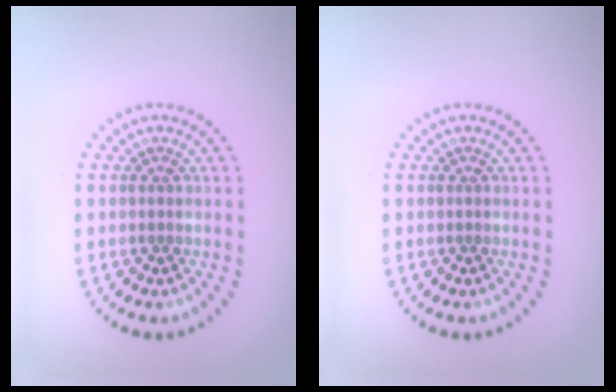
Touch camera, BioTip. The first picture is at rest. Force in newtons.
{"total": 0.0}